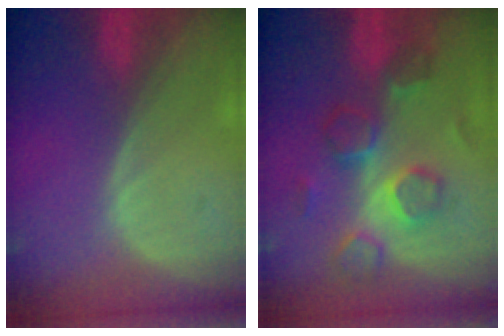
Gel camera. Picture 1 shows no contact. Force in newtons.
{"total": 7.9, "press": 7.7, "slide": 2.1}